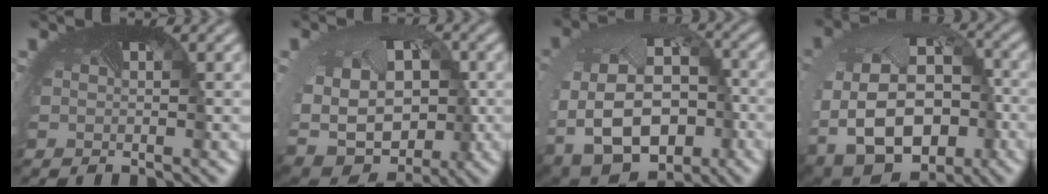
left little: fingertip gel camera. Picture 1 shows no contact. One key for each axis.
{"total": 10.7, "fx": -1.5, "fy": 7.8, "fz": 7.2, "tx": -0.153, "ty": -0.024, "tz": 0.002}
{"total": 12.7, "fx": -4.5, "fy": 9.1, "fz": 7.6, "tx": -0.167, "ty": -0.041, "tz": -0.048}
{"total": 13.8, "fx": -4.4, "fy": 9.9, "fz": 8.6, "tx": -0.173, "ty": -0.041, "tz": -0.044}